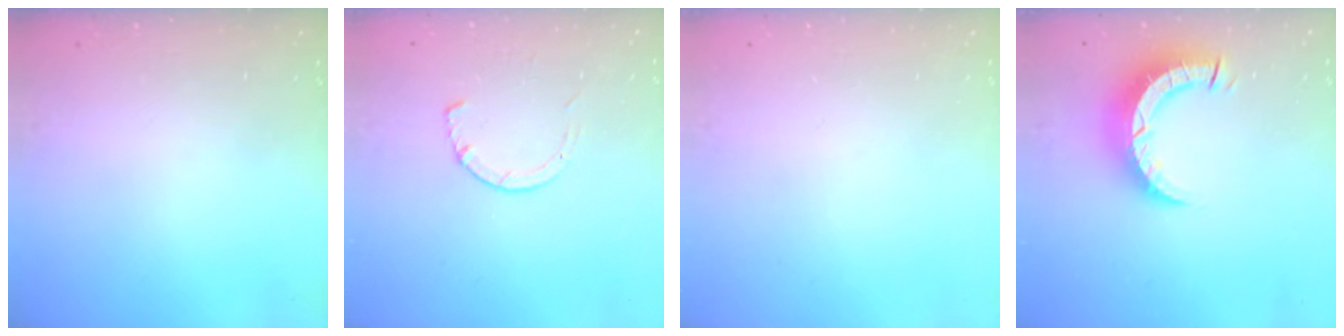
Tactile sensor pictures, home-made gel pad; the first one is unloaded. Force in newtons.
{"total": 3.2, "press": 3.2, "slide": 0.4}
{"total": 0.0}
{"total": 9.0, "press": 9.0, "slide": 0.9}